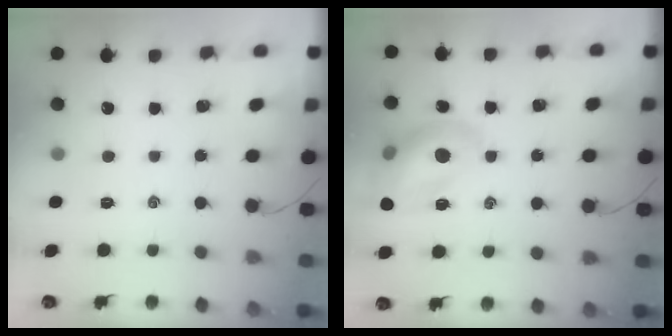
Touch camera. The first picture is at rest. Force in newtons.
{"total": 16.6, "press": 16.4, "slide": 2.3}